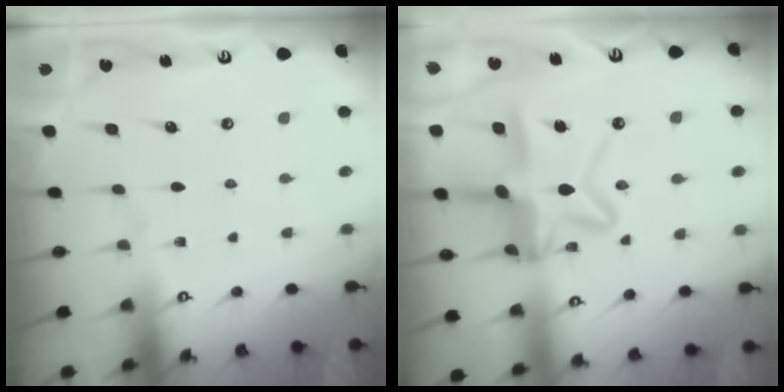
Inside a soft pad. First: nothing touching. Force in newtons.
{"total": 14.9, "press": 14.9, "slide": 1.3}